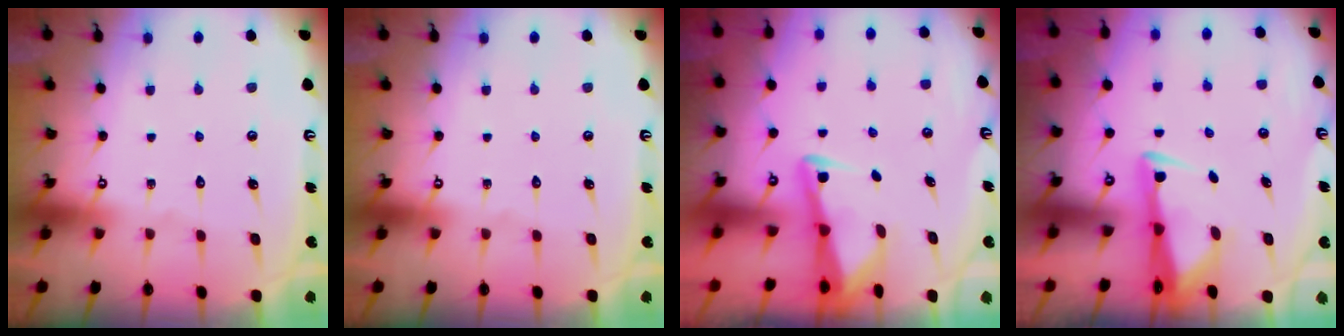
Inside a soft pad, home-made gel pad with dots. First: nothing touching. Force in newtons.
{"total": 0.0}
{"total": 2.9, "press": 2.9, "slide": 0.4}
{"total": 3.0, "press": 2.8, "slide": 0.9}